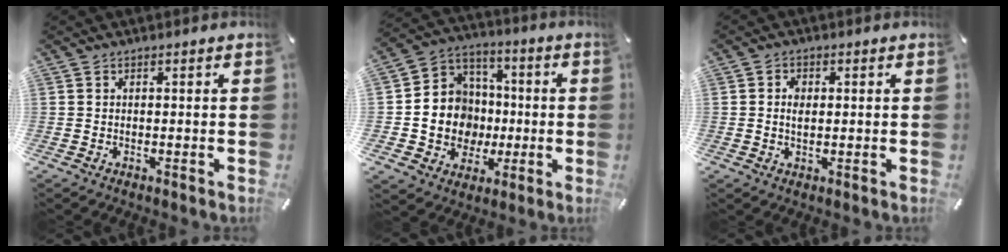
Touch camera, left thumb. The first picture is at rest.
{"total": 12.9, "force": [-1.8, 12.4, 3.0], "torque": [-0.063, 0.002, -0.020]}
{"total": 2.5, "force": [0.3, 1.8, 1.7], "torque": [-0.028, 0.004, 0.002]}